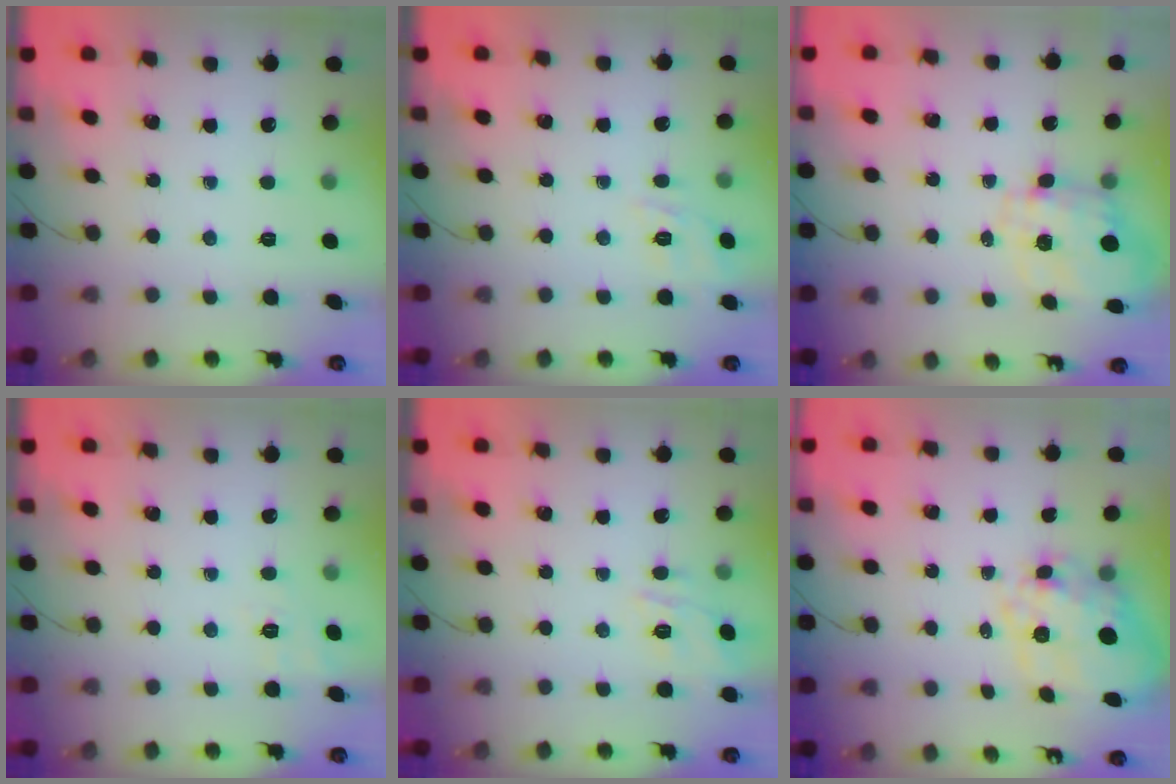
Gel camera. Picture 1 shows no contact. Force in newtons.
{"total": 2.7, "press": 2.1, "slide": 1.7}
{"total": 3.6, "press": 3.3, "slide": 1.5}
{"total": 2.5, "press": 1.3, "slide": 2.1}
{"total": 9.6, "press": 9.5, "slide": 0.7}
{"total": 13.9, "press": 13.6, "slide": 3.0}